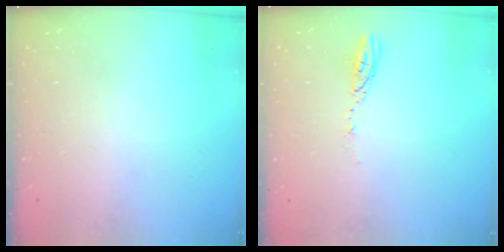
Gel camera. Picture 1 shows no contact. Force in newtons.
{"total": 3.7, "press": 3.6, "slide": 0.3}